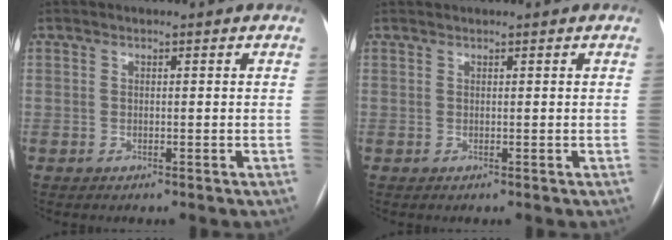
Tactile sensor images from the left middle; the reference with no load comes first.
{"total": 0.7, "force": [0.7, -0.1, 0.0], "torque": [-0.004, 0.016, 0.018]}